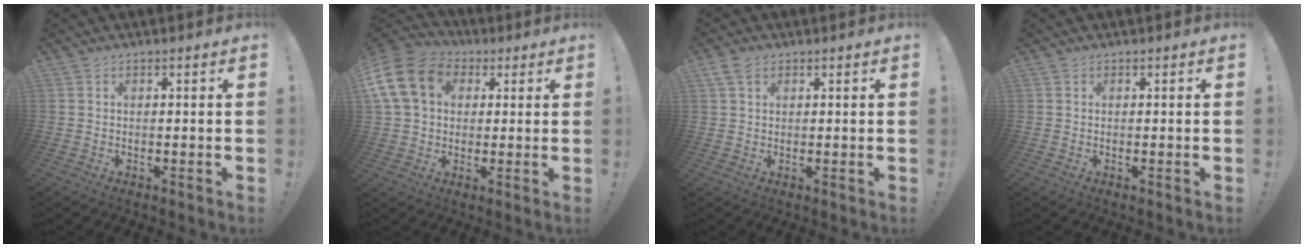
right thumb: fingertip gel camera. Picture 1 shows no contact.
{"total": 16.6, "force": [4.4, 12.7, 9.7], "torque": [-0.177, 0.000, 0.089]}
{"total": 3.7, "force": [2.1, 2.3, 2.1], "torque": [-0.039, -0.001, 0.040]}
{"total": 0.0}